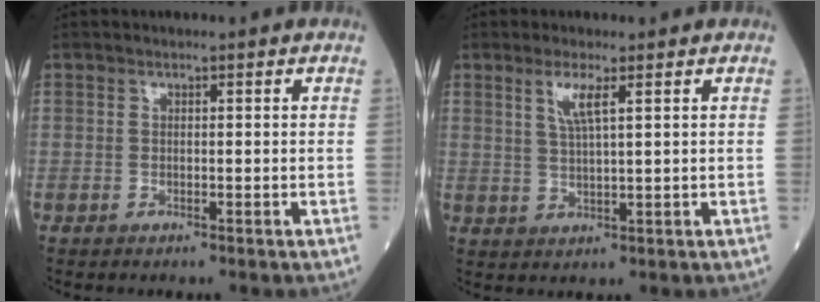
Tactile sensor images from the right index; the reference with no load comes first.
{"total": 3.6, "force": [1.8, 0.1, 3.1], "torque": [-0.068, -0.002, 0.040]}